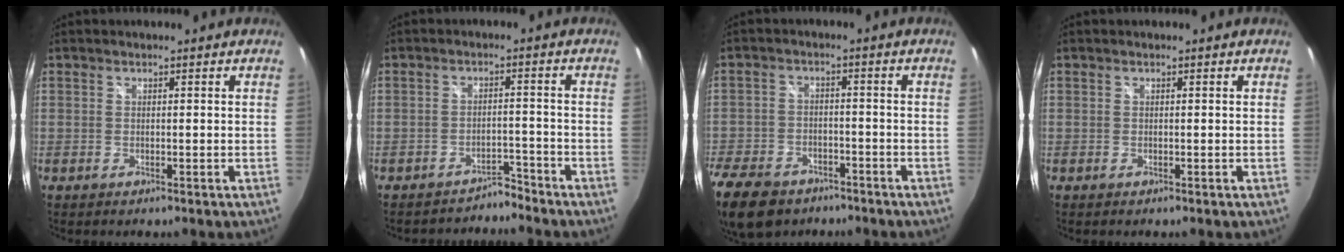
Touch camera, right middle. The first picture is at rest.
{"total": 3.7, "force": [-3.6, 0.9, -0.1], "torque": [0.002, 0.008, -0.056]}
{"total": 16.2, "force": [-10.8, 9.7, 7.2], "torque": [-0.211, -0.017, -0.183]}
{"total": 0.0}